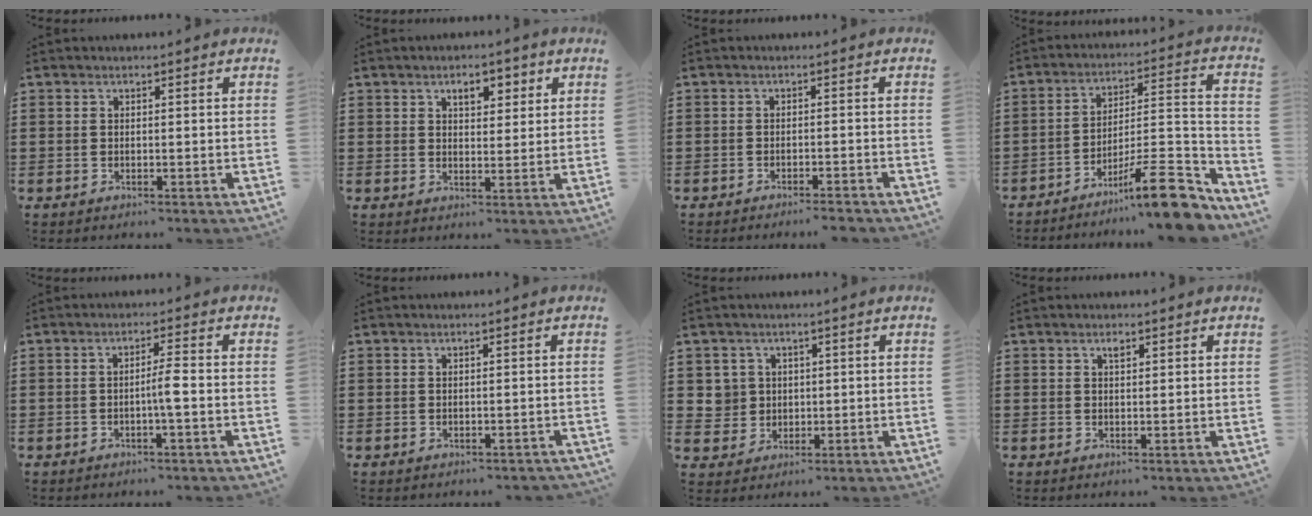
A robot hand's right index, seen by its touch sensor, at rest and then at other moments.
{"total": 3.9, "force": [2.0, 2.1, 2.5], "torque": [-0.035, 0.001, 0.028]}
{"total": 1.7, "force": [-1.6, -0.4, 0.6], "torque": [-0.013, -0.001, -0.030]}
{"total": 13.7, "force": [-9.9, 2.7, 9.1], "torque": [-0.108, 0.034, -0.172]}
{"total": 3.0, "force": [-0.9, 0.0, 2.9], "torque": [-0.051, -0.001, -0.018]}
{"total": 0.8, "force": [-0.5, 0.6, 0.0], "torque": [-0.002, 0.002, -0.011]}
{"total": 3.8, "force": [0.7, 3.7, 0.5], "torque": [-0.030, 0.013, 0.013]}
{"total": 1.1, "force": [0.6, 0.4, 0.8], "torque": [-0.017, 0.003, 0.010]}